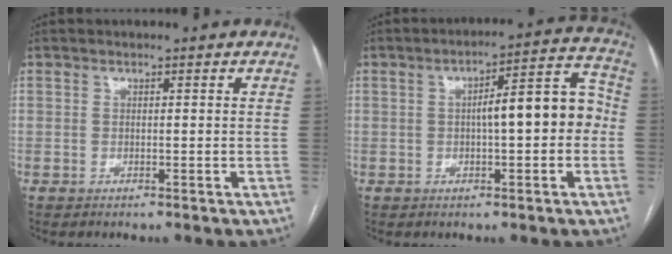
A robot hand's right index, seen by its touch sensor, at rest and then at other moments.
{"total": 9.9, "force": [-0.3, 2.5, 9.6], "torque": [-0.129, 0.045, -0.003]}